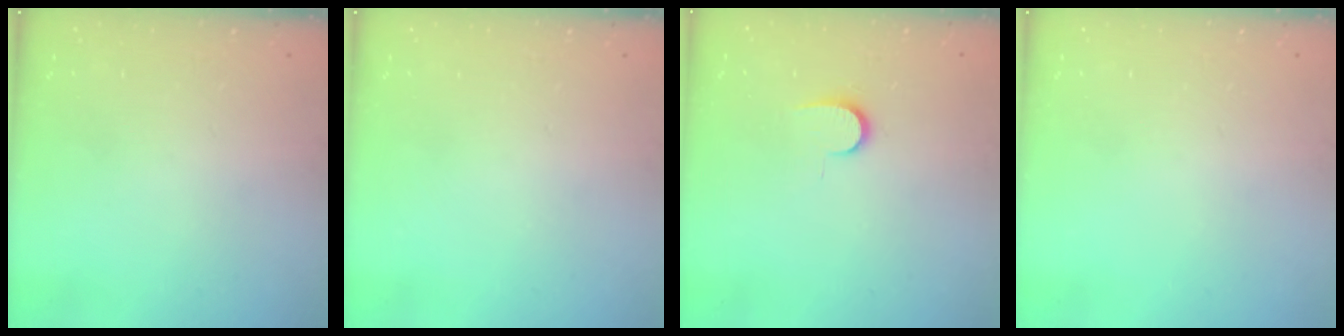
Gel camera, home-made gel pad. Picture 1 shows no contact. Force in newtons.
{"total": 0.0}
{"total": 6.7, "press": 6.6, "slide": 0.7}
{"total": 0.0}